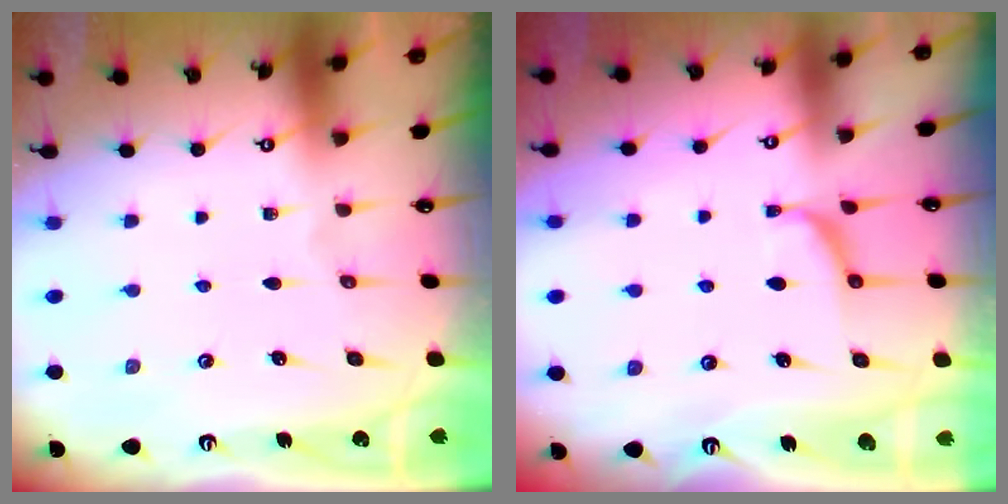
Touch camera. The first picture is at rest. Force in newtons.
{"total": 1.2, "press": 1.2, "slide": 0.4}